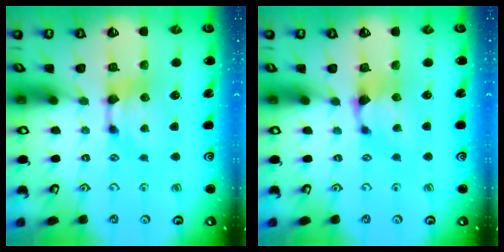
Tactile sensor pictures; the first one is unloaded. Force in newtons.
{"total": 2.4, "press": 2.3, "slide": 0.6}